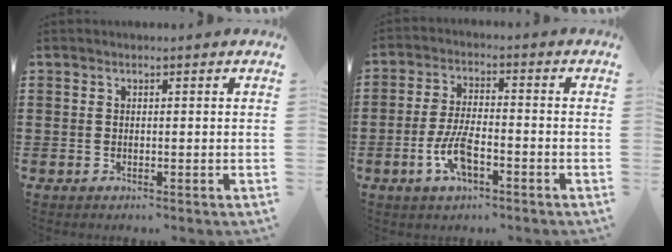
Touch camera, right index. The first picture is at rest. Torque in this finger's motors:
{"motor_torque": [0.39, 0.27, 0.20, 0.05]}